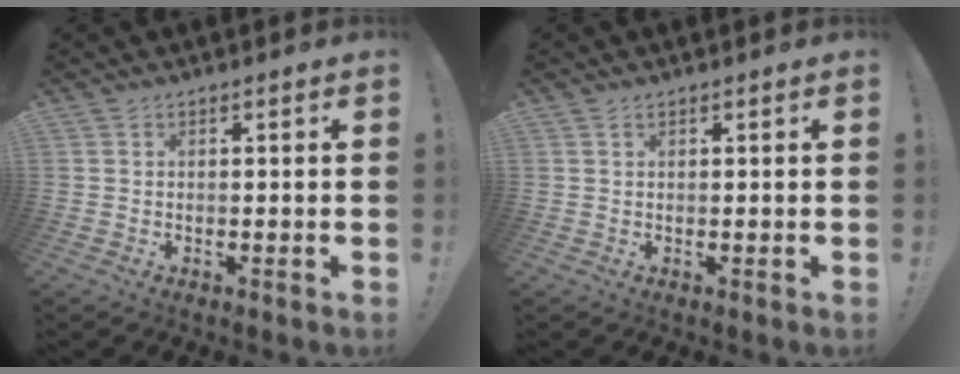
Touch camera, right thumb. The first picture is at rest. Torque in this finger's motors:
{"motor_torque": [-0.02, -0.12, -0.02, 0.15, 0.08]}